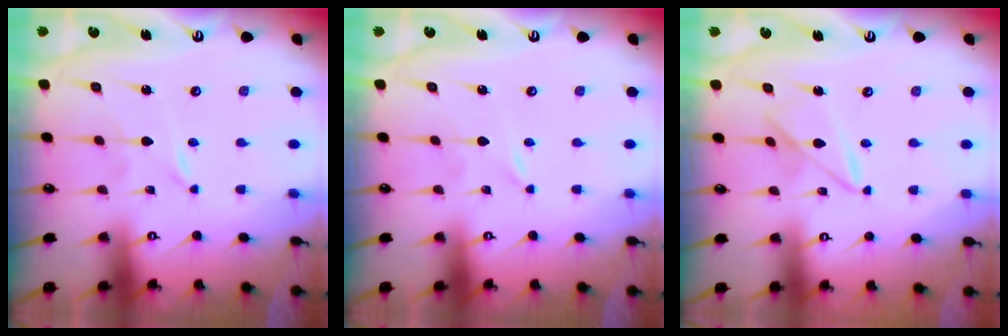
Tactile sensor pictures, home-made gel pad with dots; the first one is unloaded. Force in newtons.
{"total": 0.0}
{"total": 7.9, "press": 7.9, "slide": 0.4}